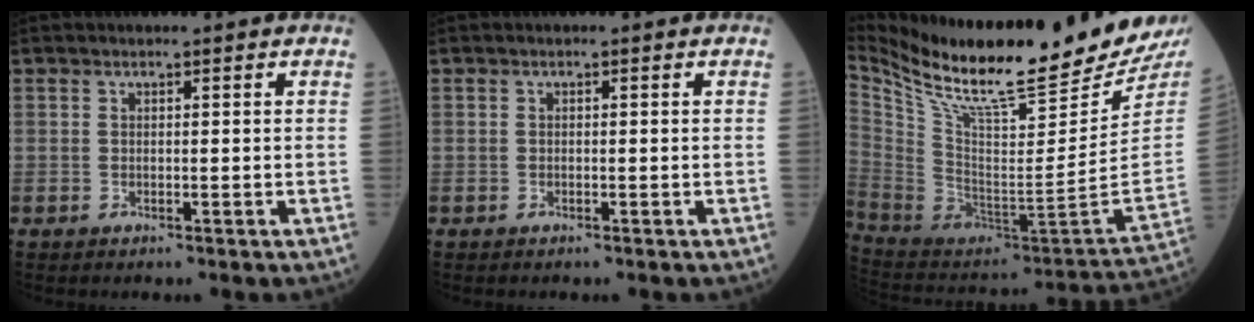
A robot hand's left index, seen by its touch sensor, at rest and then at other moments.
{"total": 0.0}
{"total": 29.3, "force": [24.5, 1.7, 15.9], "torque": [-0.290, -0.087, 0.385]}